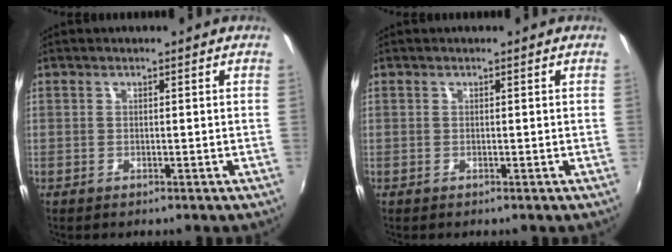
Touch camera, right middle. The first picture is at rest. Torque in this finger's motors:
{"motor_torque": [0.00, 0.00, 0.00, 0.00]}